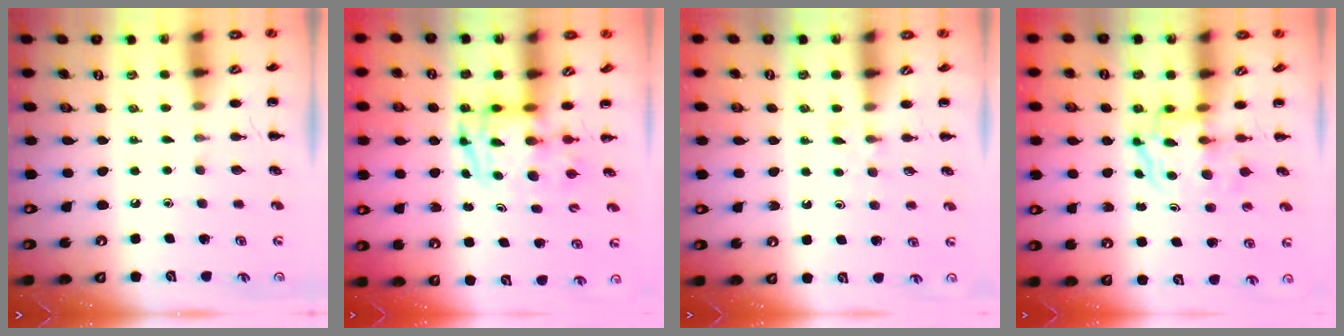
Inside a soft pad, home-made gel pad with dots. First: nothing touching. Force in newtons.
{"total": 3.8, "press": 3.7, "slide": 0.7}
{"total": 2.8, "press": 2.5, "slide": 1.1}
{"total": 3.5, "press": 3.5, "slide": 0.4}